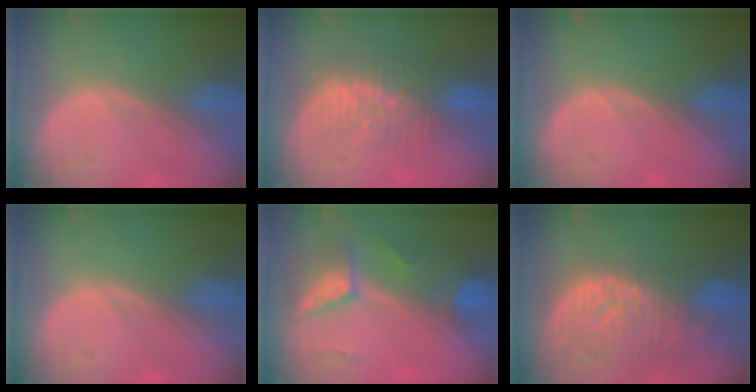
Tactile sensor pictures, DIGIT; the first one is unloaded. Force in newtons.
{"total": 8.3, "press": 7.7, "slide": 3.1}
{"total": 0.0}
{"total": 0.0}
{"total": 7.4, "press": 6.6, "slide": 3.5}
{"total": 11.0, "press": 9.8, "slide": 5.1}